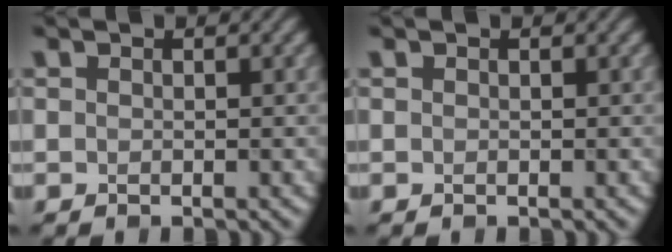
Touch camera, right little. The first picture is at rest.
{"total": 0.0}